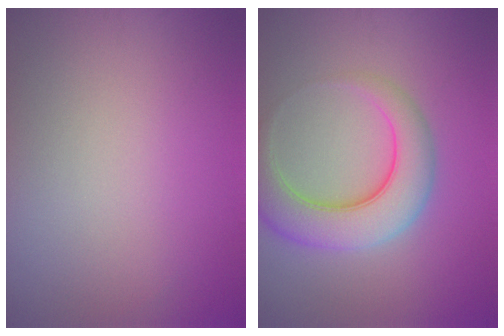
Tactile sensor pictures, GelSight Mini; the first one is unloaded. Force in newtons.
{"total": 6.8, "press": 6.7, "slide": 0.3}